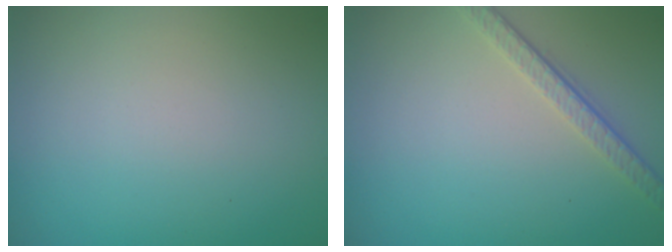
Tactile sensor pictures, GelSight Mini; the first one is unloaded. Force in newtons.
{"total": 3.1, "press": 2.3, "slide": 2.1}